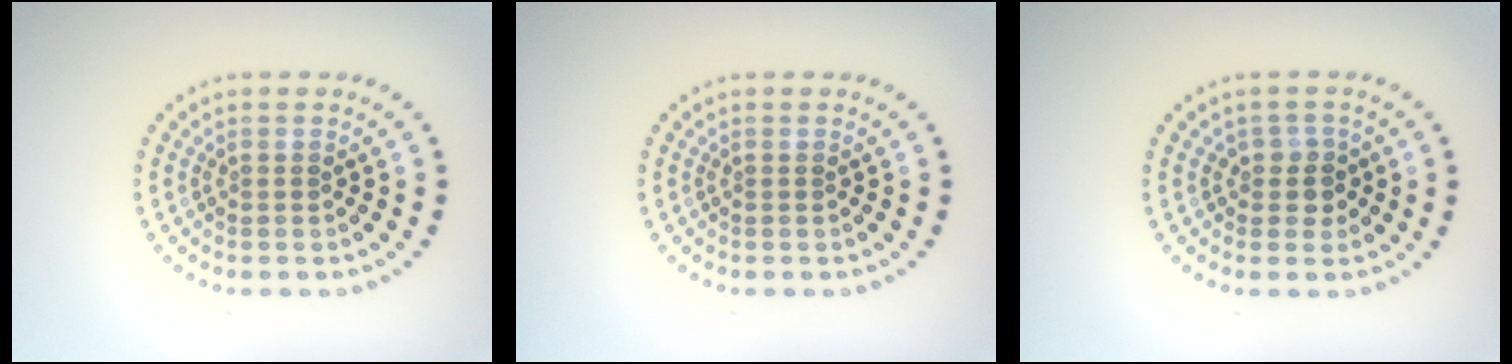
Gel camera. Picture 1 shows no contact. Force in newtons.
{"total": 0.0}
{"total": 1.9, "press": 1.7, "slide": 0.9}